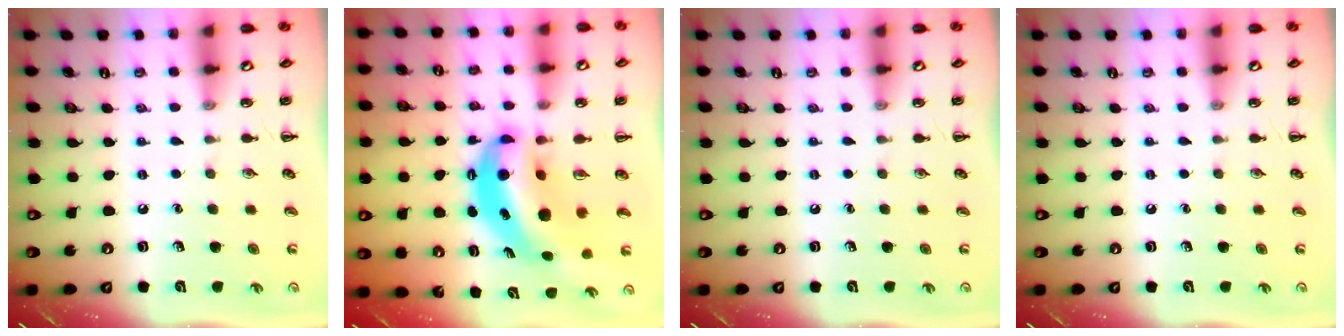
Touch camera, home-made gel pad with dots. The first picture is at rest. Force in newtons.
{"total": 10.2, "press": 10.0, "slide": 2.2}
{"total": 0.0}
{"total": 0.0}